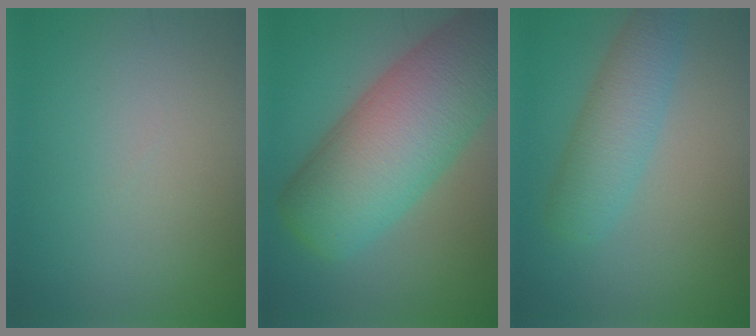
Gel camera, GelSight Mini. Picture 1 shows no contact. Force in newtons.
{"total": 12.4, "press": 12.4, "slide": 0.4}
{"total": 4.2, "press": 4.2, "slide": 0.1}